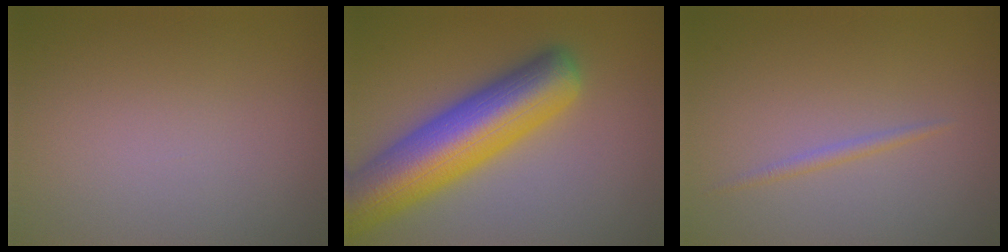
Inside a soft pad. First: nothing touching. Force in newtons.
{"total": 10.3, "press": 10.3, "slide": 0.6}
{"total": 0.8, "press": 0.8, "slide": 0.0}